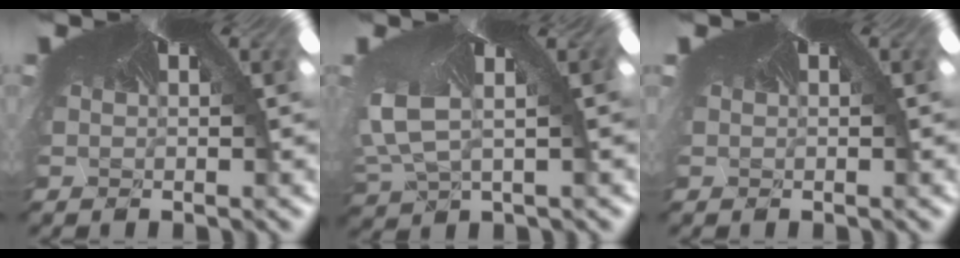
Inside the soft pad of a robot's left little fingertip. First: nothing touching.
{"total": 3.7, "force": [-3.6, 1.0, -0.4], "torque": [-0.040, -0.057, -0.012]}
{"total": 0.6, "force": [0.0, 0.2, 0.5], "torque": [-0.012, 0.000, 0.001]}